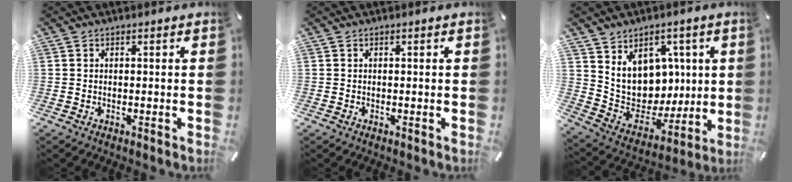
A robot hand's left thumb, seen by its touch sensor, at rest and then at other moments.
{"total": 0.0}
{"total": 13.4, "force": [4.9, 11.3, 5.3], "torque": [-0.102, -0.039, 0.107]}